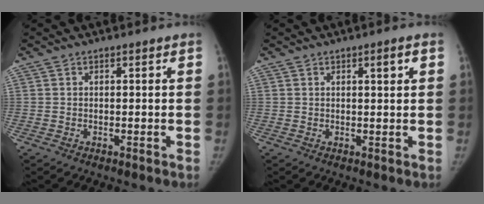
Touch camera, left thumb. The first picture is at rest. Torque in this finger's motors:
{"motor_torque": [-0.10, 0.05, 0.51, 0.01, -0.01]}